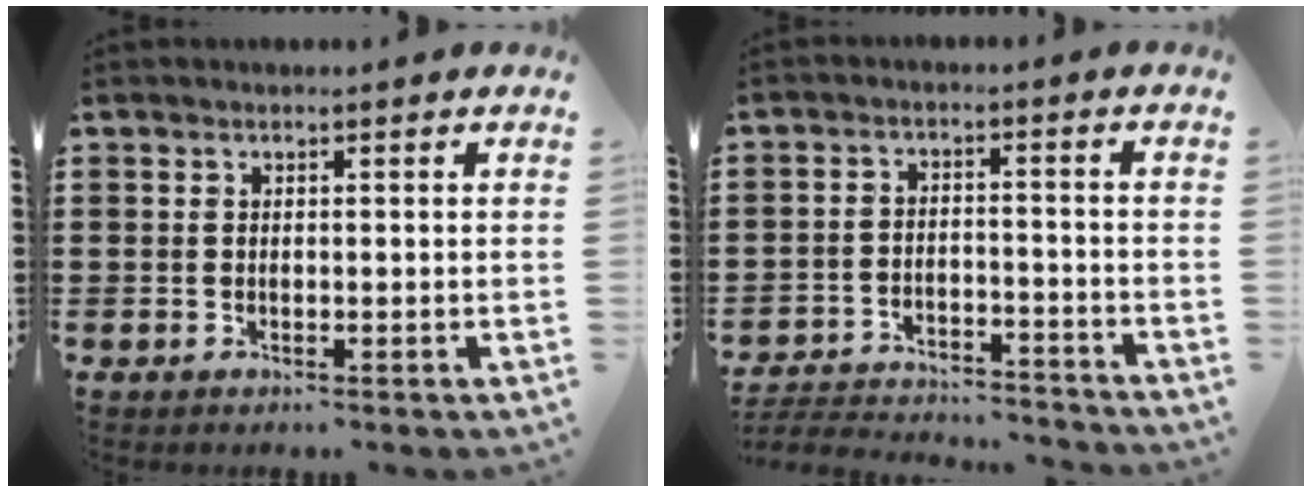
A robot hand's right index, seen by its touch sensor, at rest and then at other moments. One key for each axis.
{"total": 4.0, "fx": -3.9, "fy": 0.3, "fz": 0.6, "tx": -0.023, "ty": 0.000, "tz": -0.086}